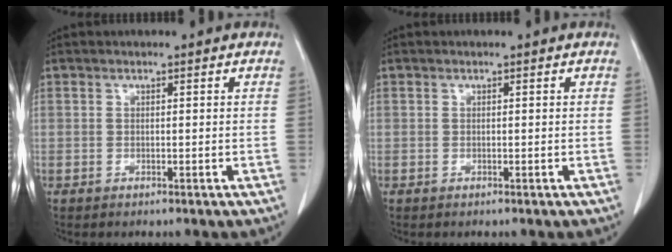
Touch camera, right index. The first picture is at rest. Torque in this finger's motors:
{"motor_torque": [0.00, 0.00, 0.00, 0.00]}